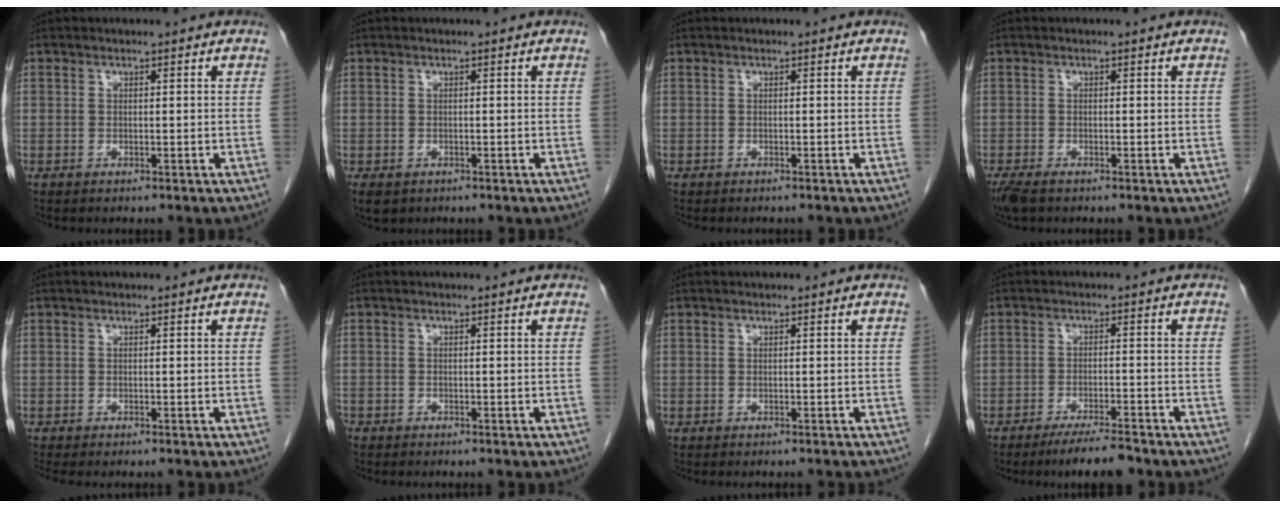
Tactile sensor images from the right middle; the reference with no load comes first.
{"total": 4.1, "force": [-2.5, 2.8, 1.6], "torque": [-0.026, -0.004, -0.035]}
{"total": 2.1, "force": [-1.8, 0.7, 0.7], "torque": [-0.011, -0.003, -0.019]}
{"total": 3.4, "force": [-2.5, 1.2, 2.0], "torque": [-0.044, -0.011, -0.042]}
{"total": 3.0, "force": [-2.6, 0.6, 1.3], "torque": [-0.013, -0.005, -0.034]}
{"total": 1.6, "force": [-1.4, 0.7, 0.5], "torque": [-0.008, 0.000, -0.016]}
{"total": 2.0, "force": [-1.9, 0.2, 0.7], "torque": [-0.008, -0.001, -0.022]}
{"total": 6.0, "force": [-4.9, 0.6, 3.3], "torque": [-0.052, -0.012, -0.082]}